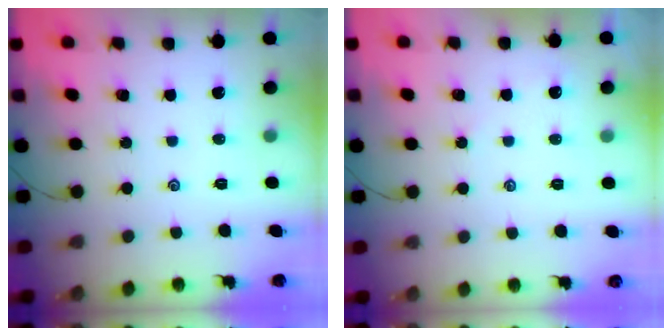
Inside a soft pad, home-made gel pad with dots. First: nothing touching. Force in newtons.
{"total": 1.4, "press": 1.4, "slide": 0.4}